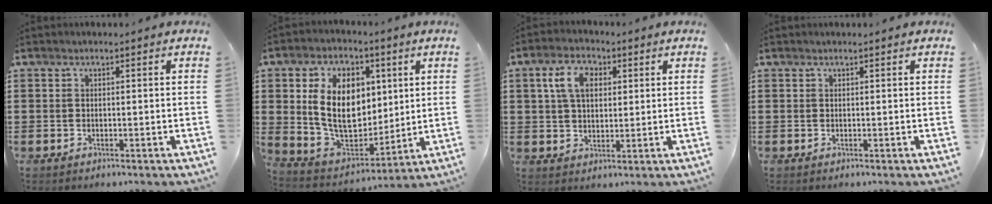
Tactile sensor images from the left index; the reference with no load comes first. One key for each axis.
{"total": 13.3, "fx": 3.5, "fy": 9.0, "fz": 9.2, "tx": -0.205, "ty": 0.003, "tz": 0.062}
{"total": 6.4, "fx": 2.2, "fy": 4.0, "fz": 4.5, "tx": -0.096, "ty": 0.015, "tz": 0.035}
{"total": 0.0}